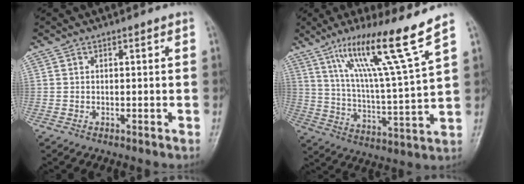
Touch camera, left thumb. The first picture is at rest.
{"total": 16.6, "force": [10.6, -0.6, 12.8], "torque": [-0.213, -0.056, 0.182]}